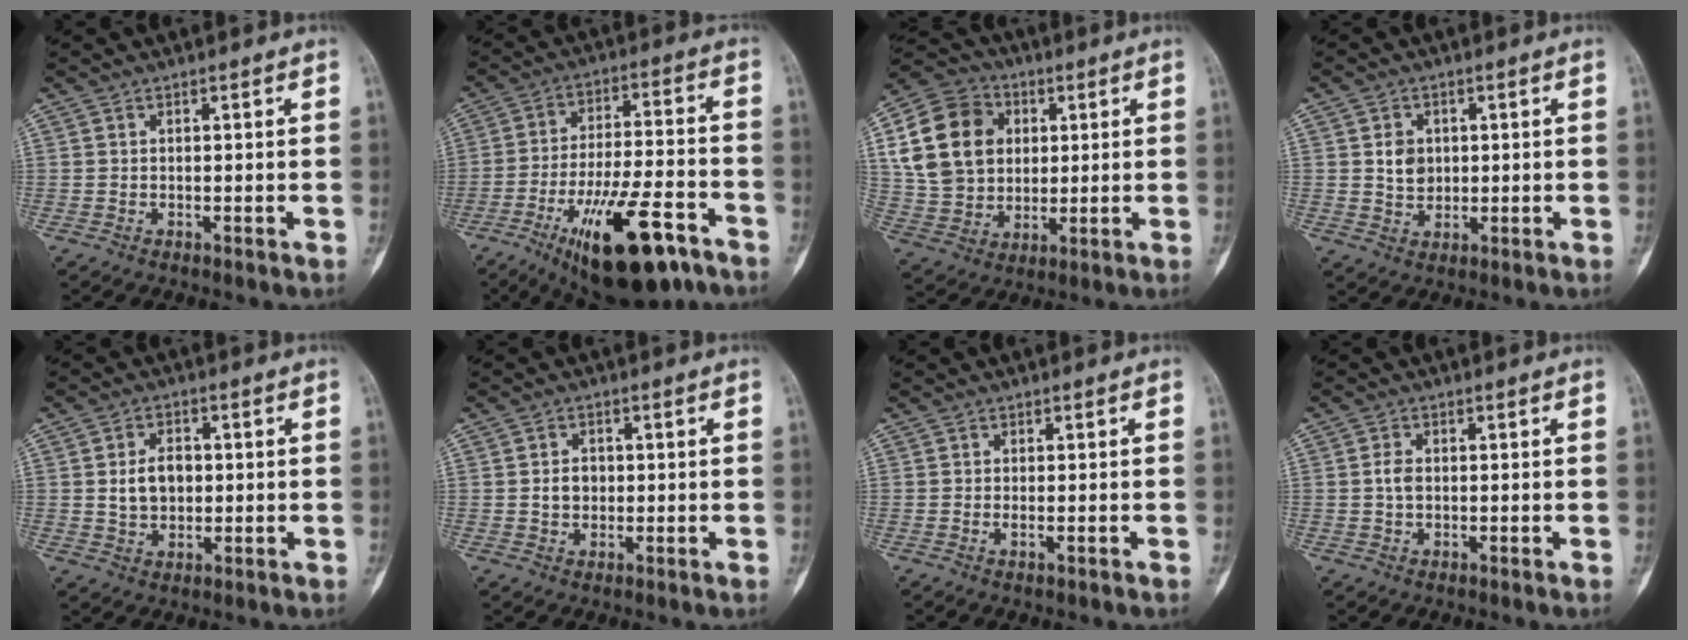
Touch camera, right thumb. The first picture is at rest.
{"total": 20.0, "force": [-11.1, 6.7, 15.2], "torque": [-0.244, 0.056, -0.172]}
{"total": 18.0, "force": [4.1, 14.3, 10.1], "torque": [-0.174, 0.009, 0.078]}
{"total": 4.5, "force": [0.8, 3.7, 2.4], "torque": [-0.018, -0.003, 0.016]}
{"total": 6.0, "force": [0.4, 4.3, 4.1], "torque": [-0.059, 0.003, 0.009]}
{"total": 3.2, "force": [0.0, 2.6, 1.8], "torque": [-0.020, 0.005, -0.001]}
{"total": 1.1, "force": [-0.4, 0.3, 1.0], "torque": [-0.018, -0.001, -0.005]}
{"total": 2.3, "force": [0.0, 1.6, 1.6], "torque": [-0.026, 0.004, -0.002]}